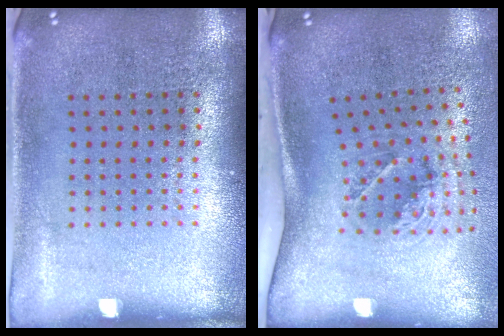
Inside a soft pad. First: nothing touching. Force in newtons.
{"total": 2.1, "press": 1.3, "slide": 1.6}